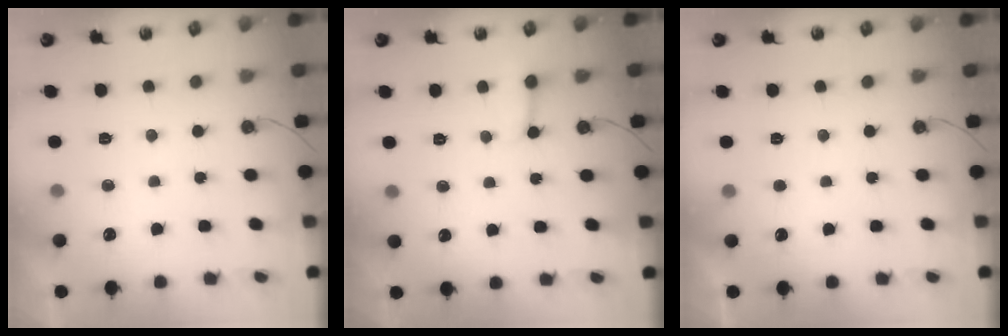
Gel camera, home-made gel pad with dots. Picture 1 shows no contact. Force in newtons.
{"total": 3.8, "press": 3.8, "slide": 0.3}
{"total": 4.0, "press": 4.0, "slide": 0.4}